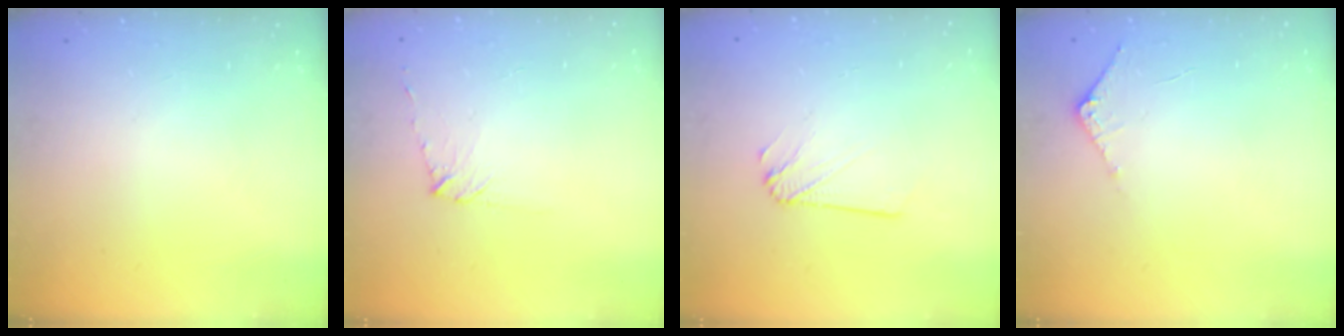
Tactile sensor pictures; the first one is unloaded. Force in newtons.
{"total": 5.3, "press": 5.3, "slide": 0.6}
{"total": 2.2, "press": 2.2, "slide": 0.1}
{"total": 5.7, "press": 5.7, "slide": 0.6}